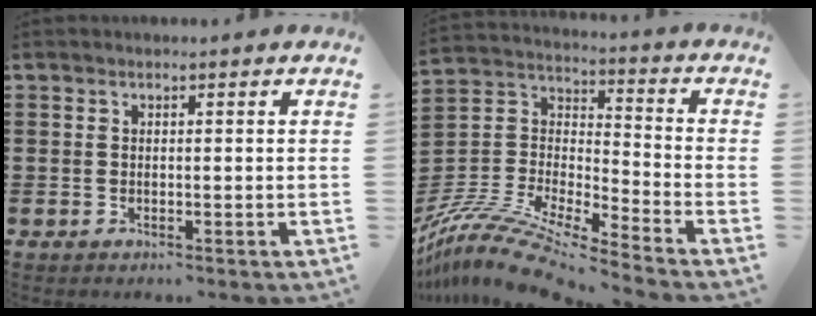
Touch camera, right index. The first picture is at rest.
{"total": 12.4, "force": [-11.0, 1.2, 5.5], "torque": [-0.130, 0.010, -0.228]}